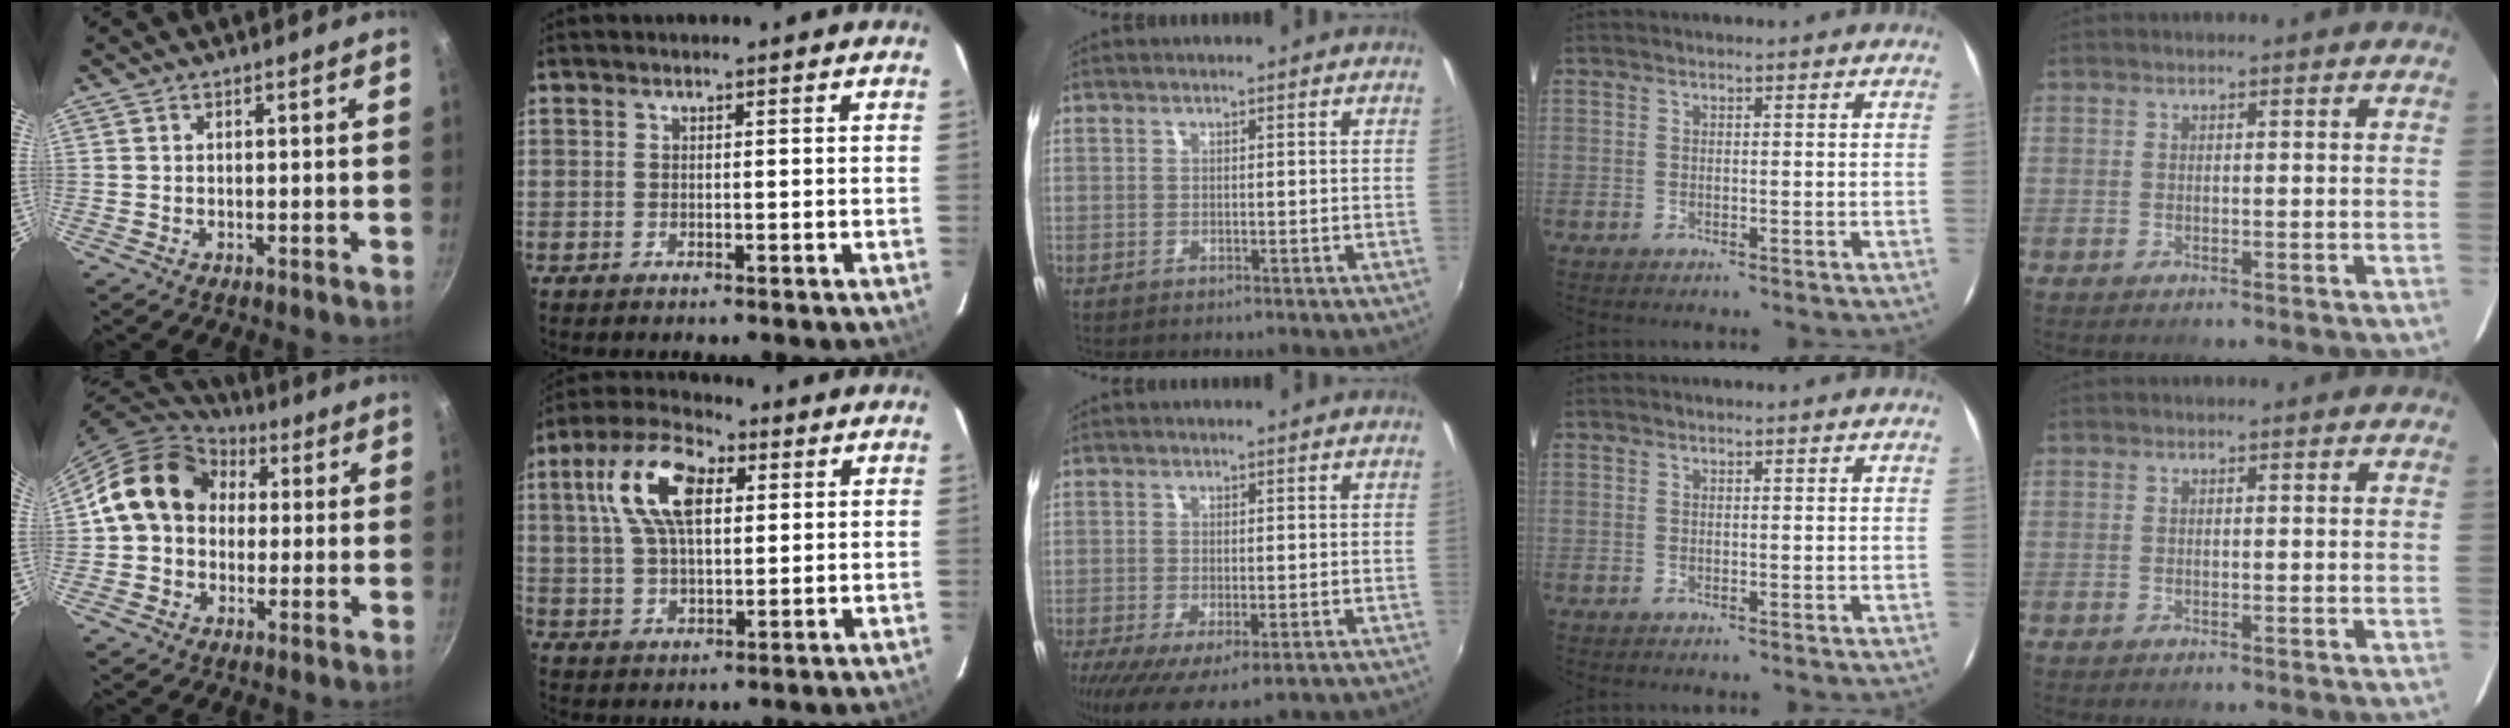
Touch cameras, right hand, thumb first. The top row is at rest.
{"thumb": {"total": 15.7, "force": [2.5, 12.8, 8.8], "torque": [-0.126, 0.035, 0.028]}, "index": {"total": 13.5, "force": [4.1, 6.7, 10.9], "torque": [-0.213, 0.030, 0.072]}, "middle": {"total": 8.2, "force": [-4.0, 3.0, 6.5], "torque": [-0.128, -0.041, -0.059]}}